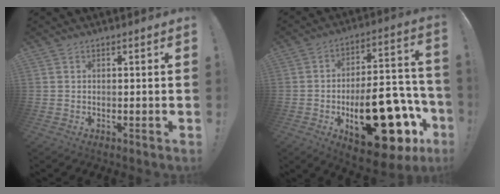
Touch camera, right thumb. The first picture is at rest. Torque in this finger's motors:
{"motor_torque": [2.28, 2.73, 1.51, -1.26, 0.65]}